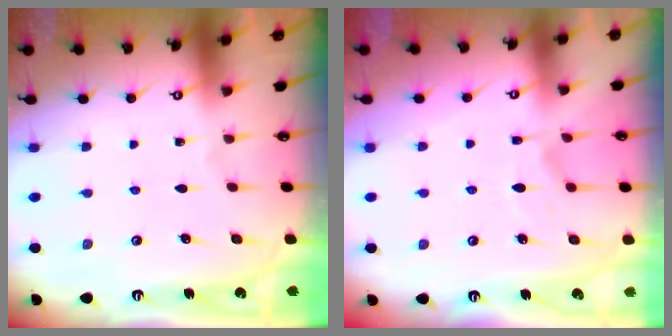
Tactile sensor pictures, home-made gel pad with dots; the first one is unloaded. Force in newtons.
{"total": 4.0, "press": 3.8, "slide": 1.4}